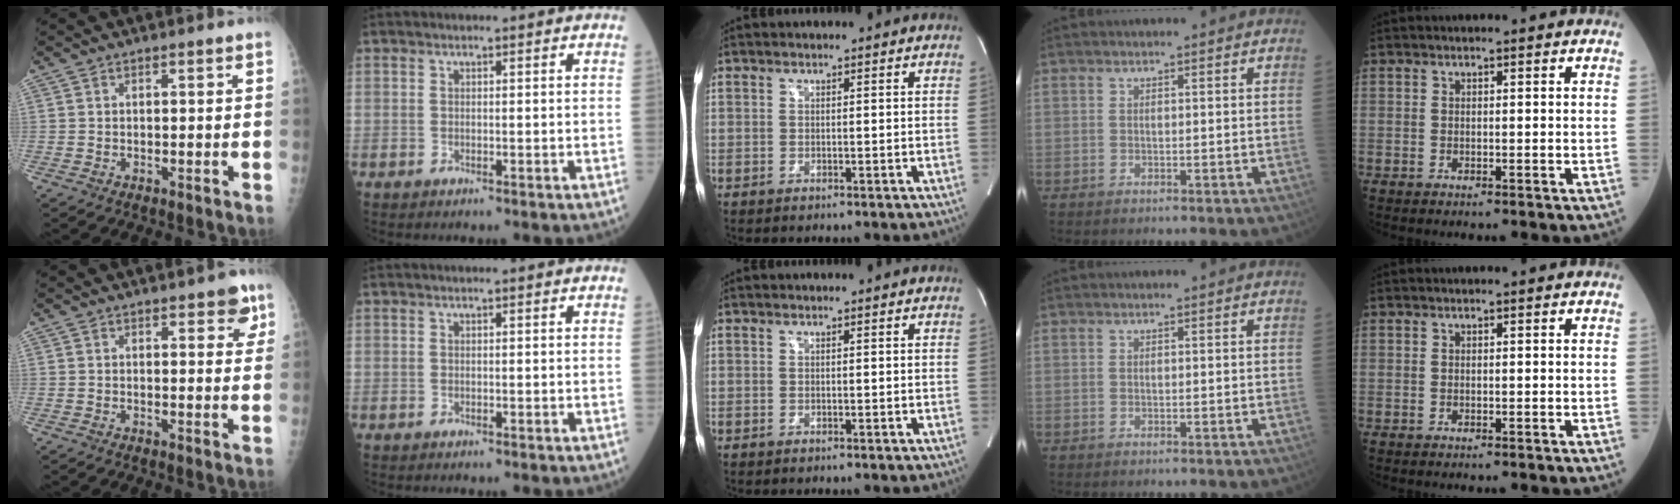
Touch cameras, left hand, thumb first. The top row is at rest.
{"thumb": {"total": 4.1, "force": [2.2, 1.9, 2.9], "torque": [-0.007, -0.007, 0.020]}}